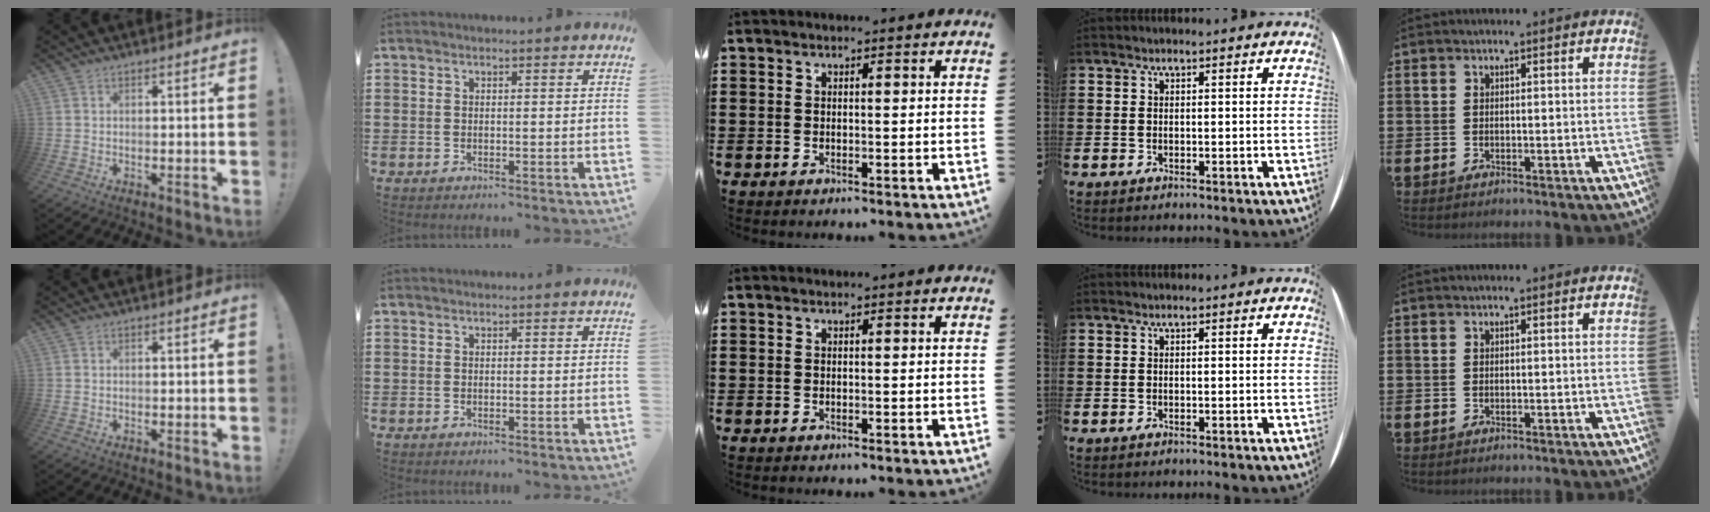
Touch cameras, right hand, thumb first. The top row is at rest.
{}